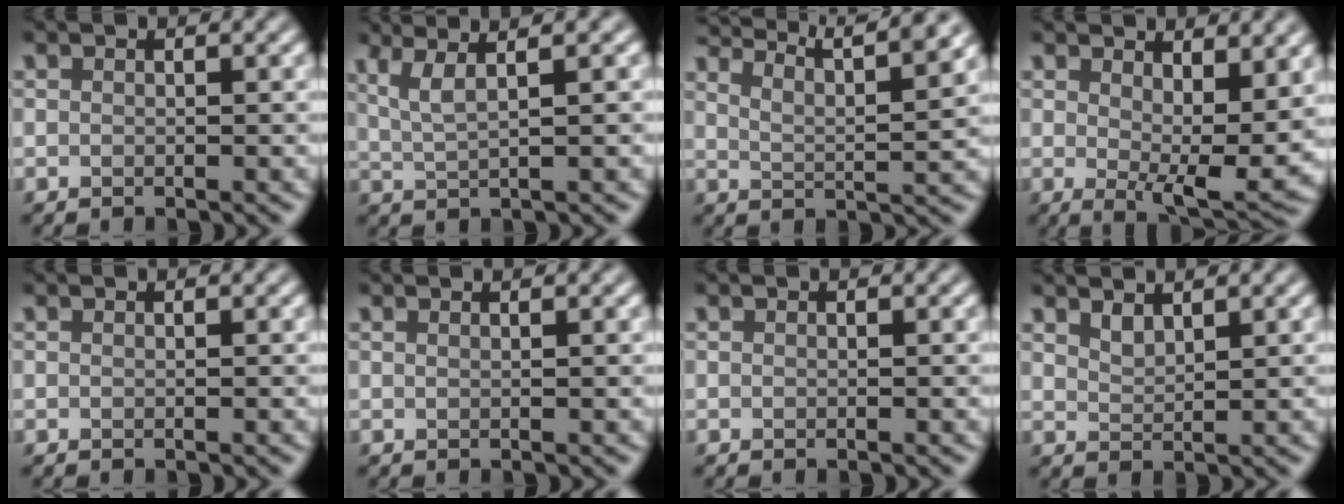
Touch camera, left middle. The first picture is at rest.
{"total": 3.9, "force": [1.9, 0.9, 3.3], "torque": [-0.052, 0.010, 0.029]}
{"total": 10.4, "force": [8.5, 2.4, 5.5], "torque": [-0.069, 0.027, 0.082]}
{"total": 6.9, "force": [1.8, 2.4, 6.2], "torque": [-0.100, -0.019, 0.034]}
{"total": 0.0}
{"total": 1.9, "force": [1.2, 0.8, 1.3], "torque": [0.002, -0.003, -0.008]}
{"total": 0.0}
{"total": 1.4, "force": [1.3, 0.3, 0.6], "torque": [-0.014, -0.004, 0.027]}